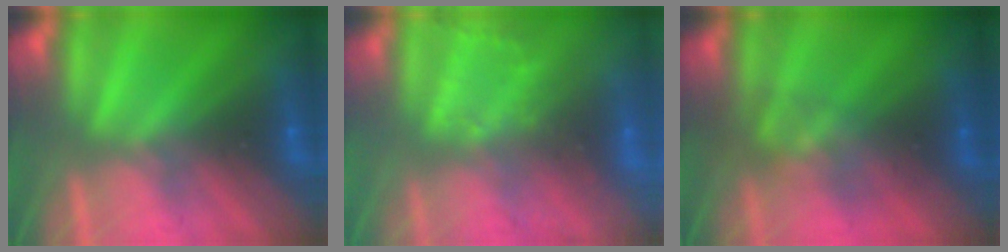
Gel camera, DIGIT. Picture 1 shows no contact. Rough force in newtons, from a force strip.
{"total": 2.8}
{"total": 2.3}